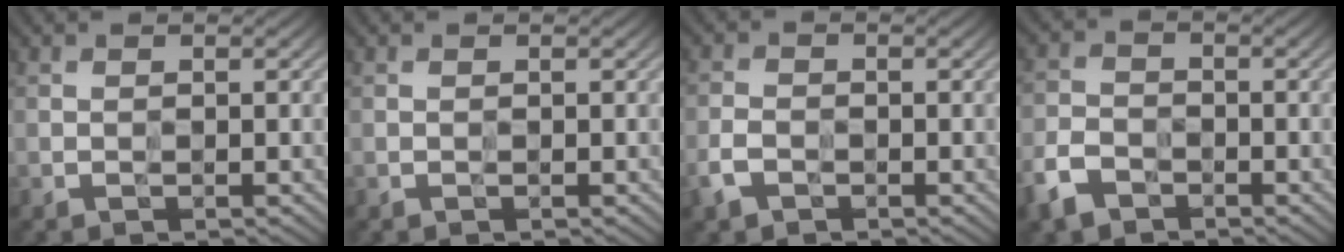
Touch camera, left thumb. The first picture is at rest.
{"total": 0.0}
{"total": 3.8, "force": [-2.5, 2.4, 1.7], "torque": [-0.032, -0.009, -0.054]}
{"total": 5.3, "force": [-4.0, 3.2, 1.7], "torque": [-0.038, -0.008, -0.084]}